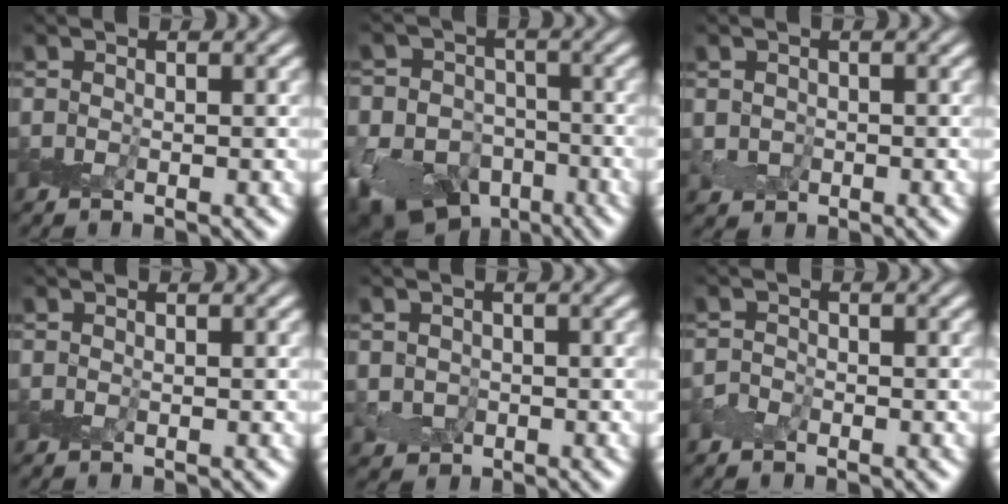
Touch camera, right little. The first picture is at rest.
{"total": 15.1, "force": [-9.1, 11.0, 4.9], "torque": [-0.093, -0.055, -0.157]}
{"total": 1.3, "force": [-0.1, 1.3, 0.2], "torque": [0.002, -0.001, 0.000]}
{"total": 0.0}
{"total": 1.8, "force": [-0.2, 1.7, 0.4], "torque": [0.003, -0.001, -0.001]}
{"total": 0.9, "force": [-0.6, 0.7, 0.0], "torque": [0.000, 0.005, -0.012]}